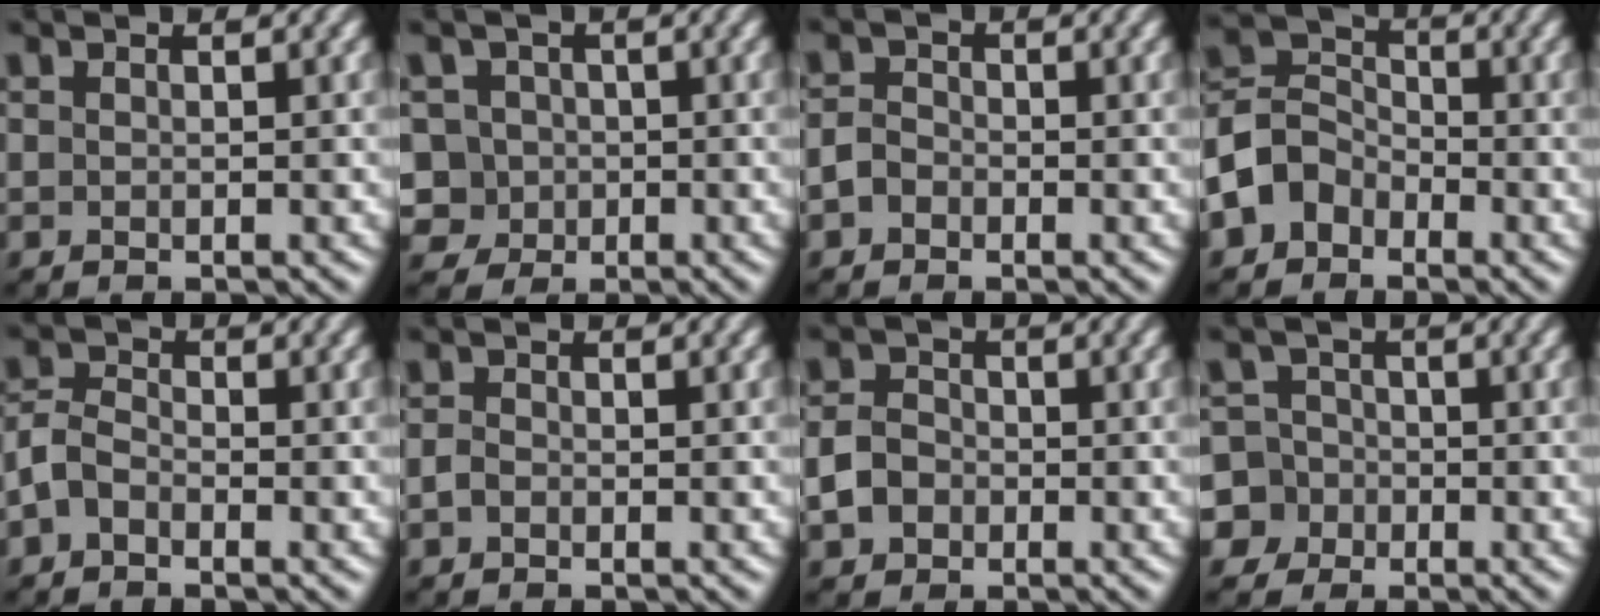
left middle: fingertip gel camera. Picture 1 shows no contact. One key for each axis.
{"total": 5.0, "fx": 0.3, "fy": 4.5, "fz": 2.0, "tx": -0.028, "ty": 0.024, "tz": -0.012}
{"total": 1.6, "fx": -1.0, "fy": 1.2, "fz": 0.5, "tx": -0.004, "ty": 0.004, "tz": -0.029}
{"total": 4.5, "fx": -2.4, "fy": 3.4, "fz": 1.6, "tx": -0.030, "ty": 0.010, "tz": -0.062}
{"total": 2.6, "fx": -1.5, "fy": 1.6, "fz": 1.4, "tx": -0.031, "ty": 0.008, "tz": -0.041}
{"total": 0.9, "fx": -0.6, "fy": 0.6, "fz": 0.4, "tx": -0.009, "ty": -0.002, "tz": -0.016}
{"total": 2.8, "fx": -1.1, "fy": 2.3, "fz": 1.2, "tx": -0.022, "ty": 0.003, "tz": -0.027}
{"total": 8.1, "fx": -3.3, "fy": 7.2, "fz": 1.5, "tx": -0.036, "ty": 0.001, "tz": -0.098}